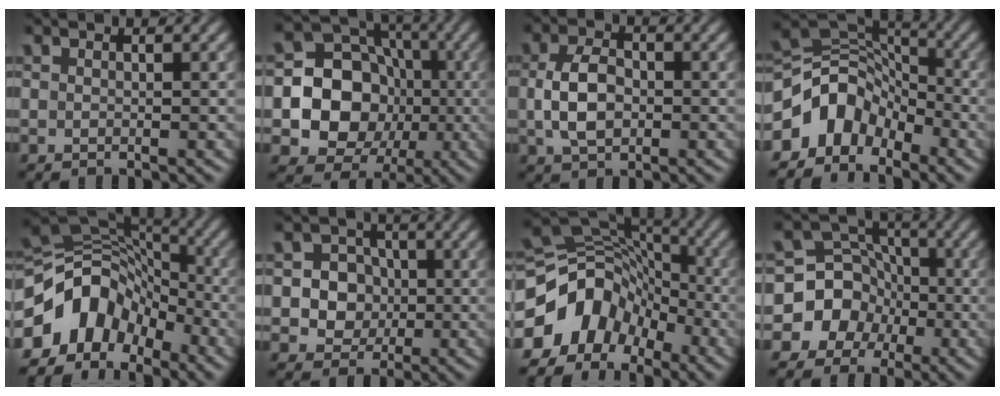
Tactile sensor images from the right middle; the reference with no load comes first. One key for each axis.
{"total": 11.8, "fx": -1.6, "fy": 10.5, "fz": 5.1, "tx": -0.076, "ty": -0.002, "tz": -0.054}
{"total": 4.4, "fx": -0.4, "fy": 2.9, "fz": 3.3, "tx": -0.068, "ty": -0.001, "tz": -0.009}
{"total": 6.3, "fx": -3.5, "fy": 4.5, "fz": 2.7, "tx": -0.037, "ty": 0.012, "tz": -0.081}
{"total": 9.3, "fx": -4.4, "fy": 6.6, "fz": 4.9, "tx": -0.079, "ty": 0.018, "tz": -0.099}
{"total": 5.6, "fx": -0.1, "fy": 5.2, "fz": 2.1, "tx": -0.015, "ty": 0.023, "tz": -0.019}
{"total": 9.4, "fx": -4.3, "fy": 7.2, "fz": 4.3, "tx": -0.084, "ty": 0.007, "tz": -0.092}
{"total": 7.0, "fx": -2.4, "fy": 6.4, "fz": 1.4, "tx": 0.003, "ty": 0.014, "tz": -0.072}